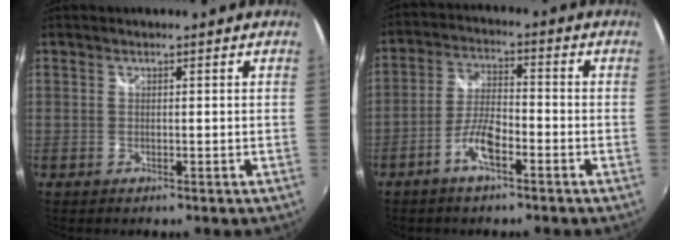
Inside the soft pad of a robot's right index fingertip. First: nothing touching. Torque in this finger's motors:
{"motor_torque": [0.03, 0.08, 0.01, 0.01]}